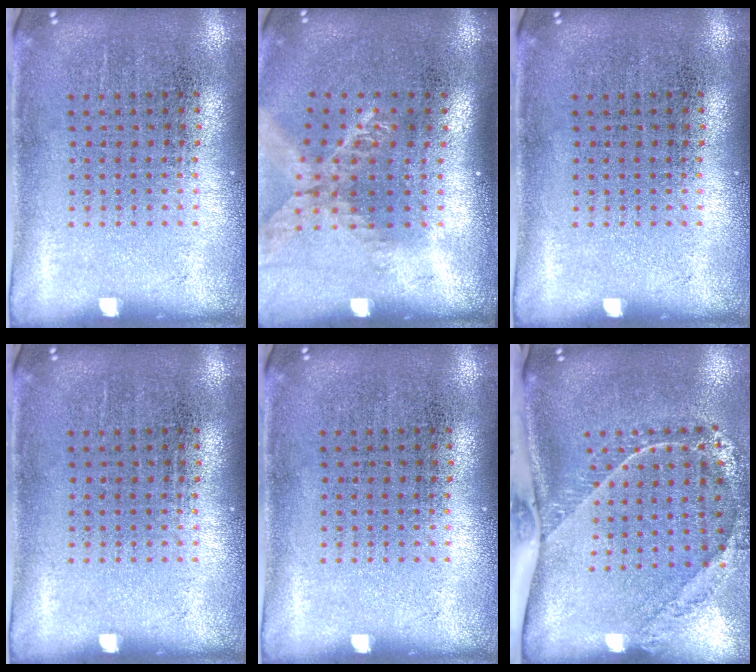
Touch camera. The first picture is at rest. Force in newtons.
{"total": 1.7, "press": 1.3, "slide": 1.0}
{"total": 0.0}
{"total": 0.0}
{"total": 0.0}
{"total": 2.4, "press": 1.7, "slide": 1.7}